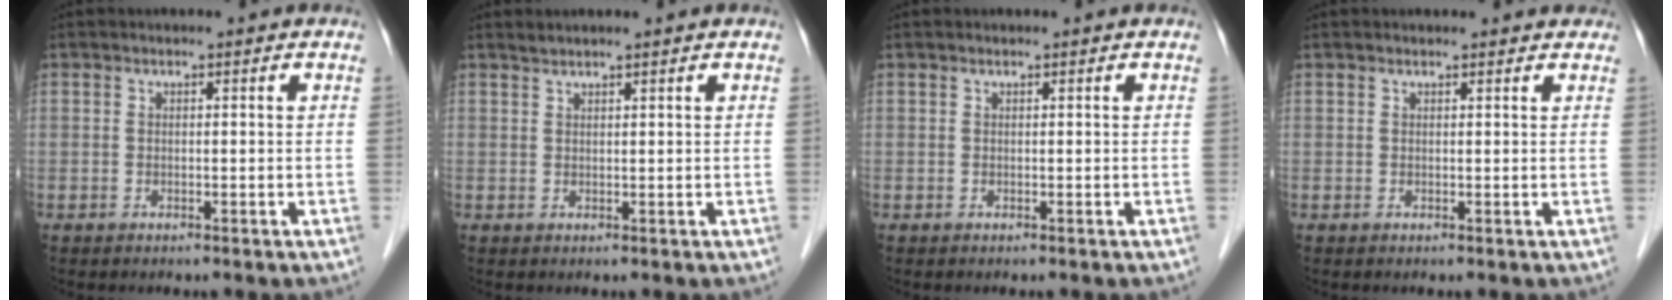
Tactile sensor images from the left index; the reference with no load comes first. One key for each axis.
{"total": 1.3, "fx": 1.2, "fy": -0.3, "fz": 0.4, "tx": -0.010, "ty": 0.010, "tz": 0.030}
{"total": 0.0}
{"total": 3.5, "fx": 3.3, "fy": 1.0, "fz": 0.7, "tx": -0.005, "ty": 0.015, "tz": 0.028}